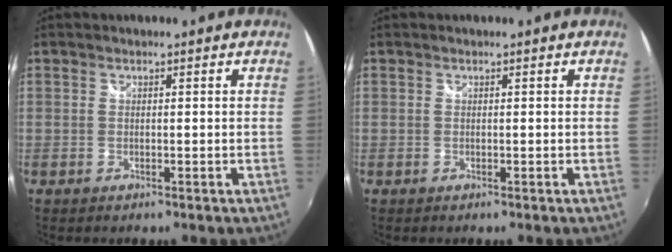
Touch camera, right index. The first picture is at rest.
{"total": 0.0}